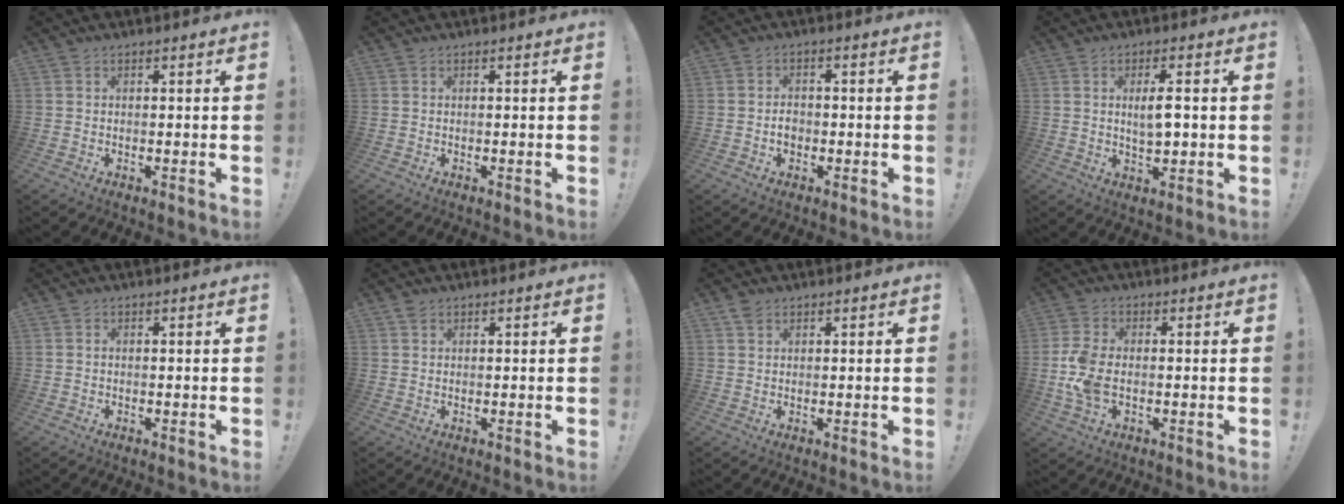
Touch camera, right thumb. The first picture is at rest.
{"total": 0.0}
{"total": 3.0, "force": [-1.2, 2.2, 1.8], "torque": [-0.024, 0.006, -0.022]}
{"total": 5.5, "force": [0.7, 1.6, 5.3], "torque": [-0.076, -0.007, 0.008]}
{"total": 0.7, "force": [-0.5, 0.5, -0.1], "torque": [-0.005, 0.005, -0.007]}
{"total": 1.2, "force": [0.8, 0.7, 0.5], "torque": [-0.011, 0.000, 0.016]}
{"total": 2.1, "force": [1.4, 1.2, 1.0], "torque": [-0.020, 0.001, 0.027]}
{"total": 8.7, "force": [-1.3, 5.1, 6.9], "torque": [-0.147, -0.004, -0.019]}